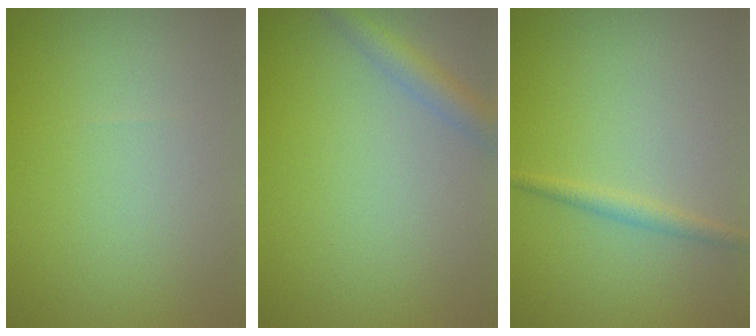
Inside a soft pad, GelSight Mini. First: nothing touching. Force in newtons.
{"total": 2.3, "press": 2.3, "slide": 0.1}
{"total": 1.4, "press": 1.4, "slide": 0.1}